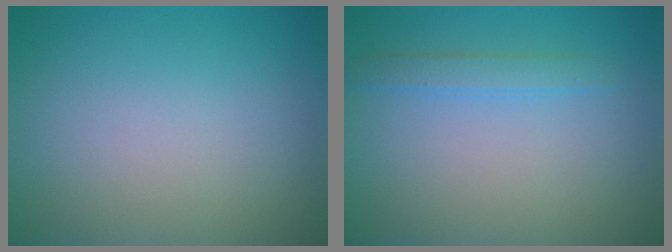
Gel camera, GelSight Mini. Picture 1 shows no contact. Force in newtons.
{"total": 1.5, "press": 1.5, "slide": 0.1}